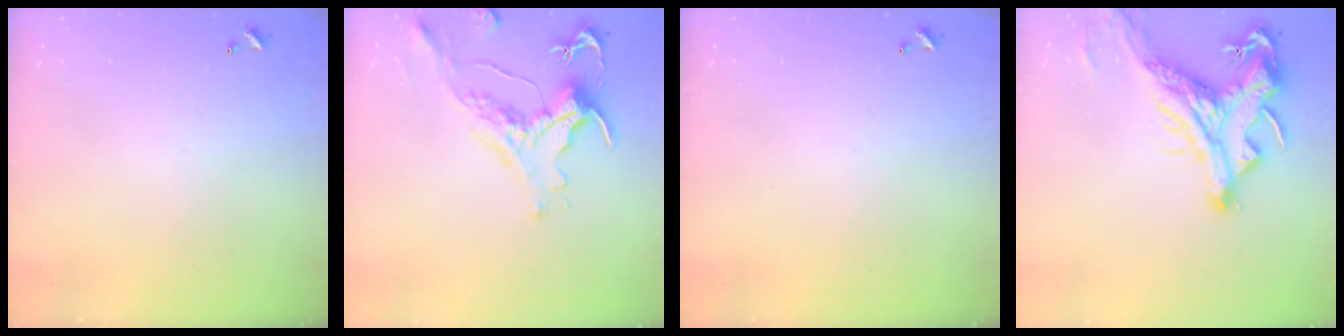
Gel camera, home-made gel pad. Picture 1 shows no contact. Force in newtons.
{"total": 1.6, "press": 0.9, "slide": 1.3}
{"total": 0.0}
{"total": 9.6, "press": 9.4, "slide": 2.0}